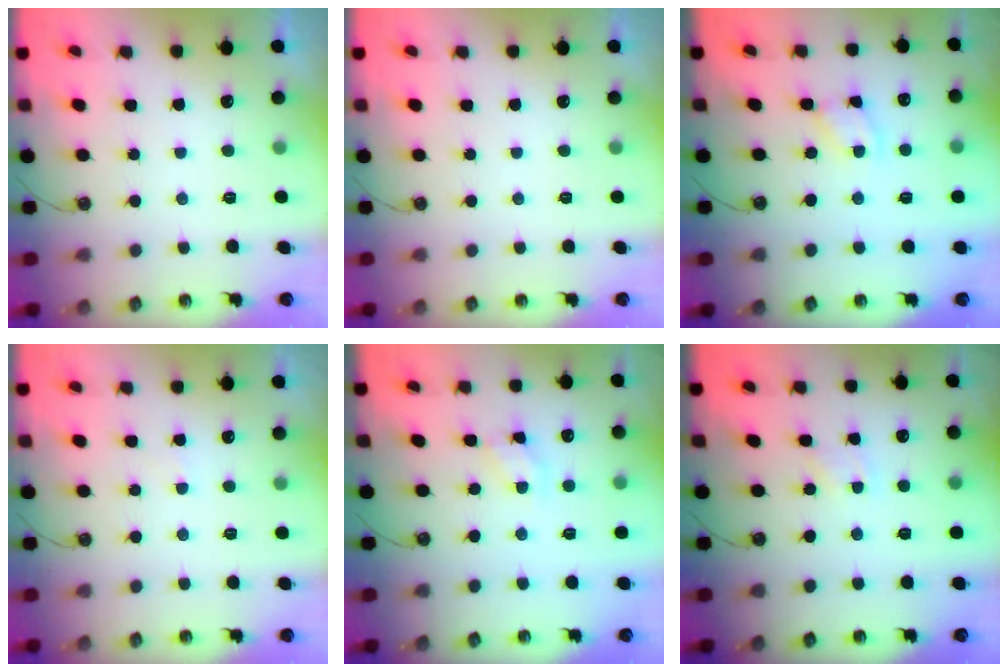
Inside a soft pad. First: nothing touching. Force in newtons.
{"total": 0.0}
{"total": 2.9, "press": 2.9, "slide": 0.4}
{"total": 1.9, "press": 1.9, "slide": 0.3}
{"total": 2.9, "press": 2.9, "slide": 0.4}
{"total": 1.5, "press": 1.4, "slide": 0.3}